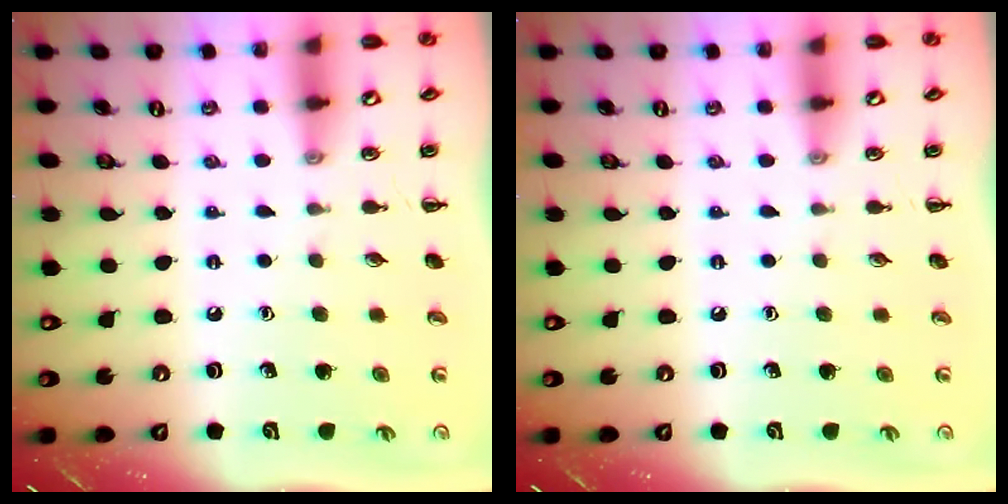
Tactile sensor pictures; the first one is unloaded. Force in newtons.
{"total": 0.0}